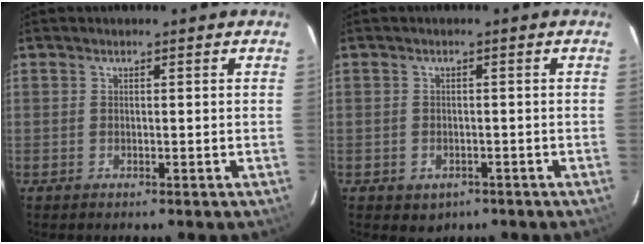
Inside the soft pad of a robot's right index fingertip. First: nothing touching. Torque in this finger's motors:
{"motor_torque": [0.52, -0.58, 0.02, -0.02]}